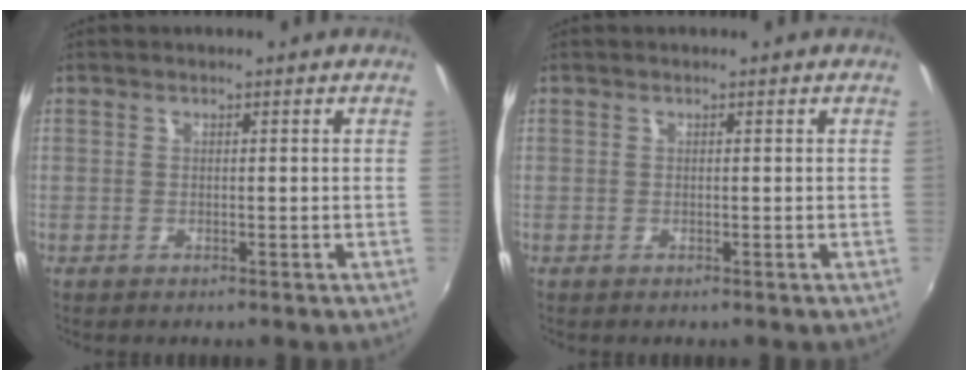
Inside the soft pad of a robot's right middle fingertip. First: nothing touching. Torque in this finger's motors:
{"motor_torque": [0.00, 0.00, 0.00, 0.00]}